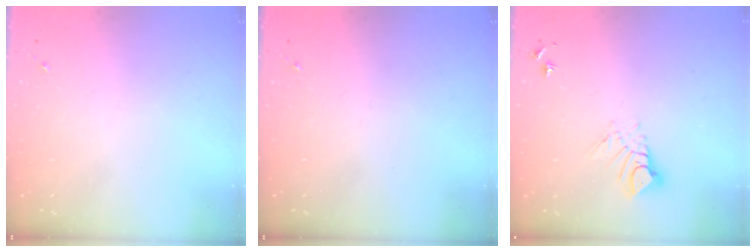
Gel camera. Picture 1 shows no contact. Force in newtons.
{"total": 0.0}
{"total": 7.7, "press": 7.7, "slide": 0.7}